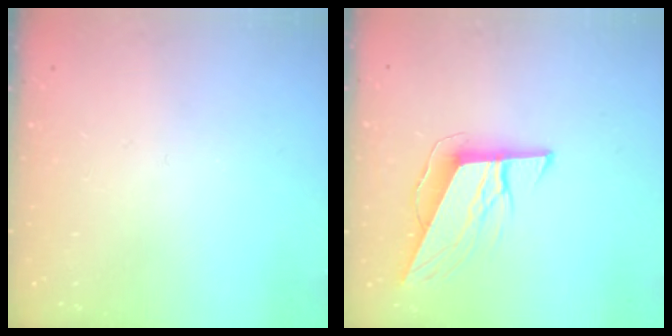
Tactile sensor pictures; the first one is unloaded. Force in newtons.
{"total": 9.8, "press": 9.6, "slide": 2.3}